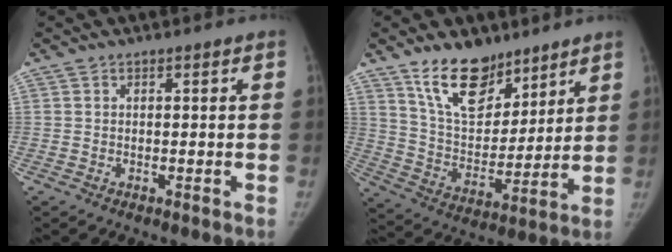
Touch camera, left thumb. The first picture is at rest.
{"total": 15.0, "force": [10.5, 7.9, 7.3], "torque": [-0.084, -0.071, 0.197]}